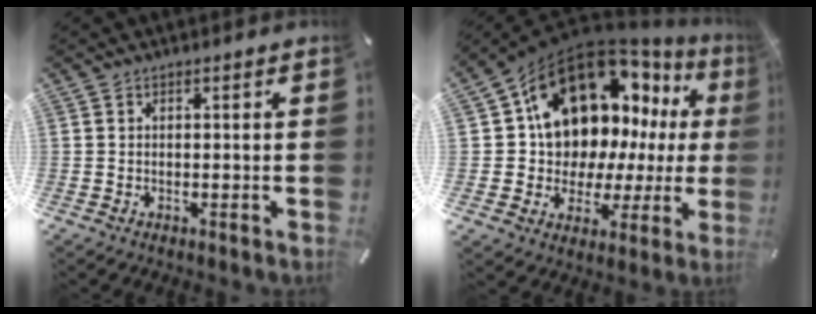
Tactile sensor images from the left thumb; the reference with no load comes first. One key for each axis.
{"total": 17.2, "fx": 10.0, "fy": 11.4, "fz": 8.2, "tx": -0.134, "ty": -0.089, "tz": 0.187}